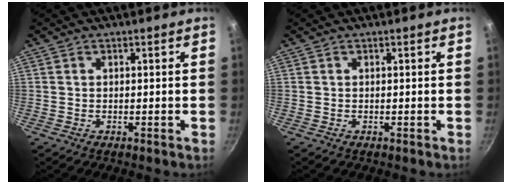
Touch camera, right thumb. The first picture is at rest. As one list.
[{"total": 0.0}]